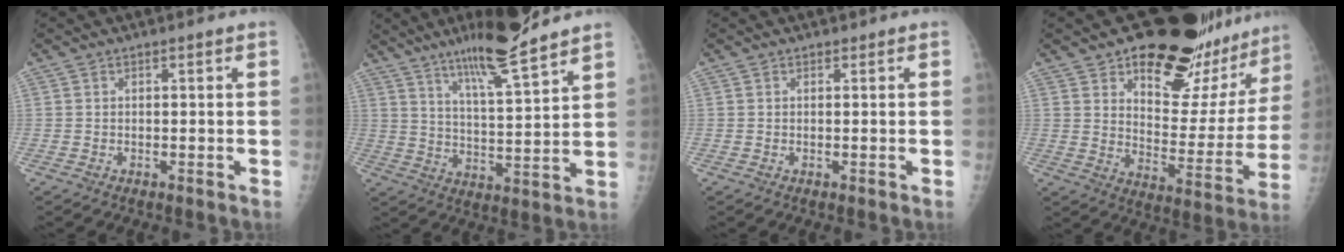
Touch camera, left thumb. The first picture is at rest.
{"total": 12.8, "force": [9.8, 1.1, 8.3], "torque": [-0.135, -0.061, 0.169]}
{"total": 0.0}
{"total": 23.2, "force": [17.1, 10.1, 12.0], "torque": [-0.112, -0.105, 0.233]}